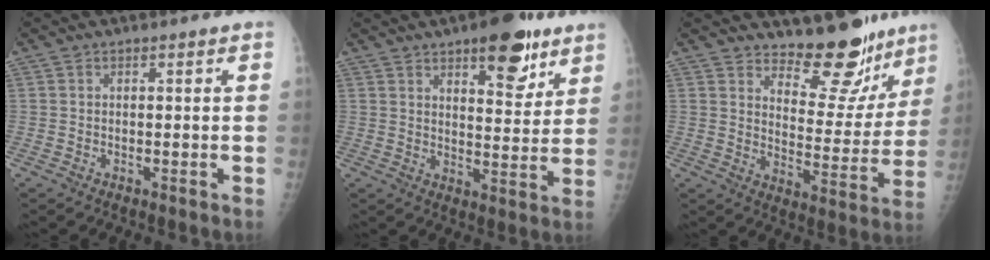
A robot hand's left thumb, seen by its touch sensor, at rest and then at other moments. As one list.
[{"total": 12.2, "force": [7.4, 4.9, 8.4], "torque": [-0.078, -0.039, 0.104]}, {"total": 13.6, "force": [11.6, 5.2, 4.7], "torque": [-0.016, -0.106, 0.163]}]